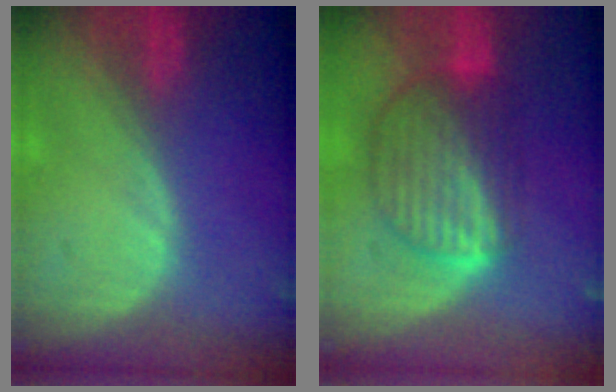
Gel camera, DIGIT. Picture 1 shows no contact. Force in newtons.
{"total": 8.7, "press": 7.7, "slide": 4.1}